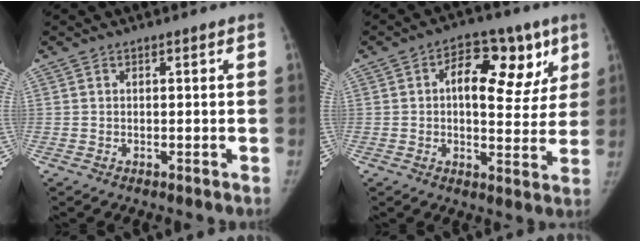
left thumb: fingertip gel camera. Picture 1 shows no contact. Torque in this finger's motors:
{"motor_torque": [0.03, 0.08, 0.48, -0.04, 0.16]}